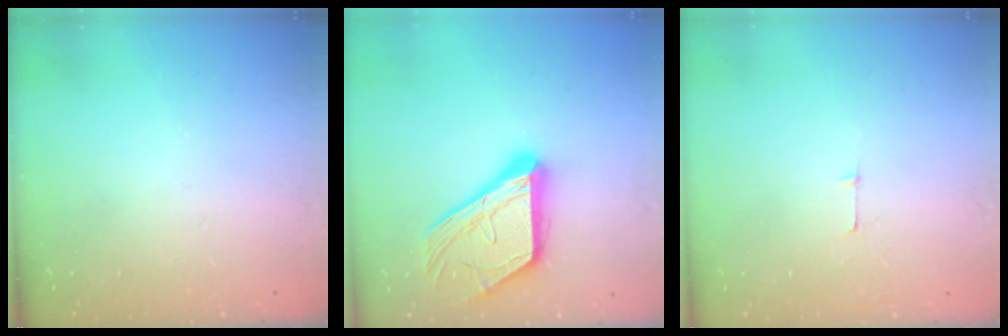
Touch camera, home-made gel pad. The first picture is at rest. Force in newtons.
{"total": 17.1, "press": 17.0, "slide": 1.6}
{"total": 3.7, "press": 3.7, "slide": 0.3}